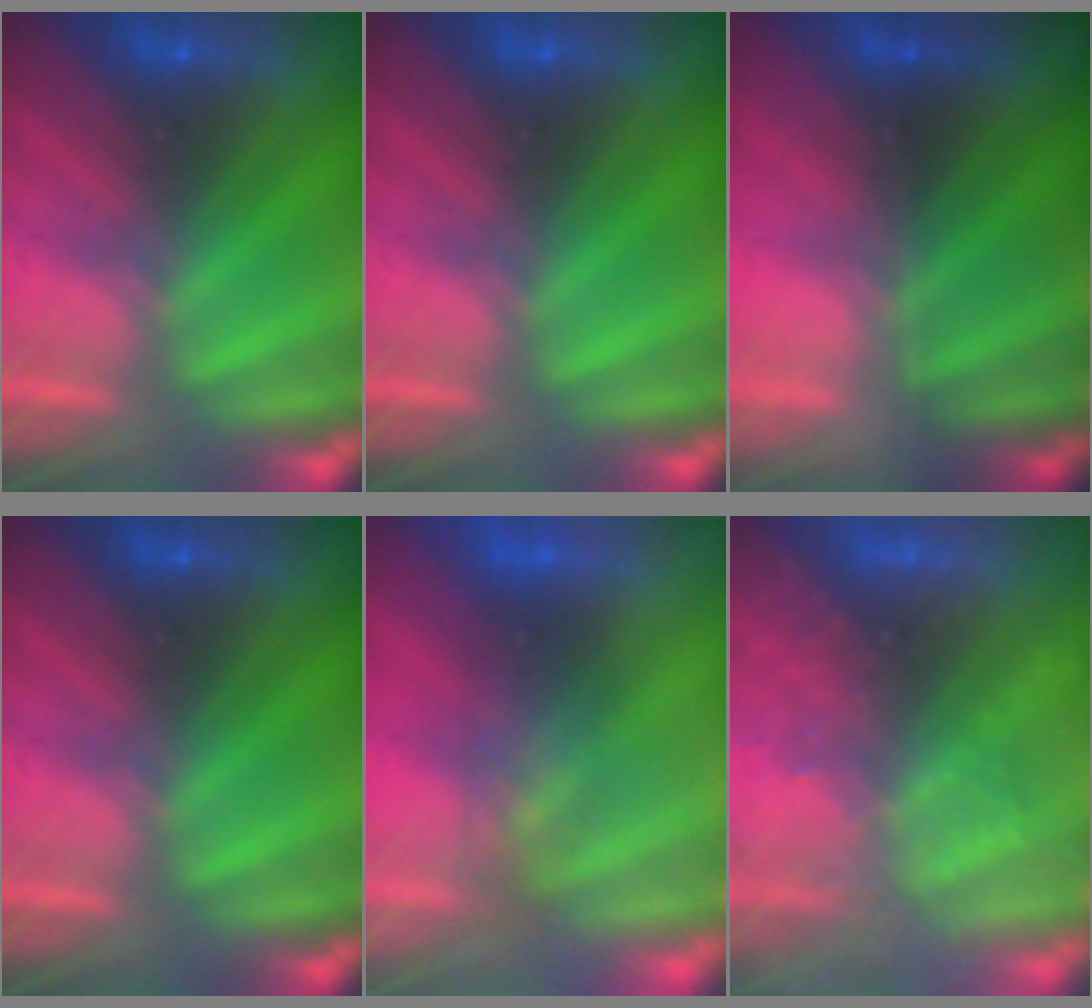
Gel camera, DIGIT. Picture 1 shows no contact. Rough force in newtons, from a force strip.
{"total": 0.0}
{"total": 1.6}
{"total": 0.0}
{"total": 2.6}
{"total": 5.8}